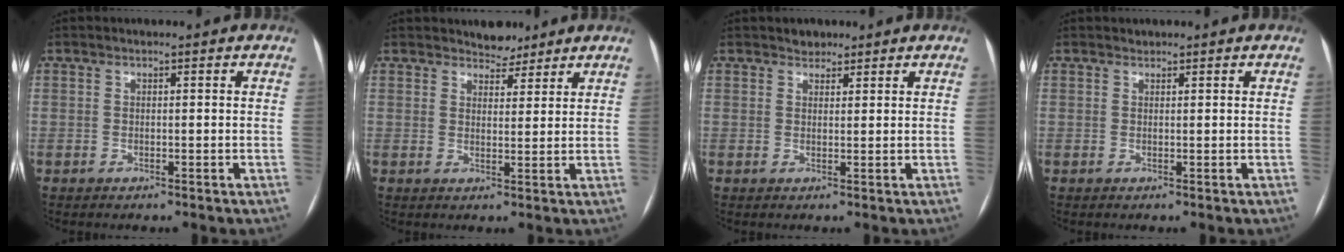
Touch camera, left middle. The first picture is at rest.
{"total": 3.6, "force": [3.2, 1.6, 0.4], "torque": [-0.001, -0.001, 0.047]}
{"total": 1.8, "force": [1.5, 1.1, 0.1], "torque": [-0.001, 0.002, 0.020]}
{"total": 0.5, "force": [0.5, 0.2, -0.1], "torque": [-0.003, 0.002, 0.007]}